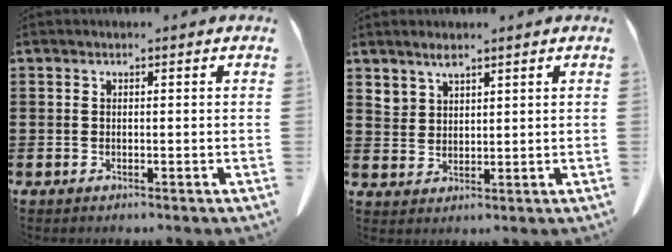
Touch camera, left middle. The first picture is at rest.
{"total": 2.3, "force": [2.1, 0.7, 0.5], "torque": [-0.015, -0.001, 0.040]}